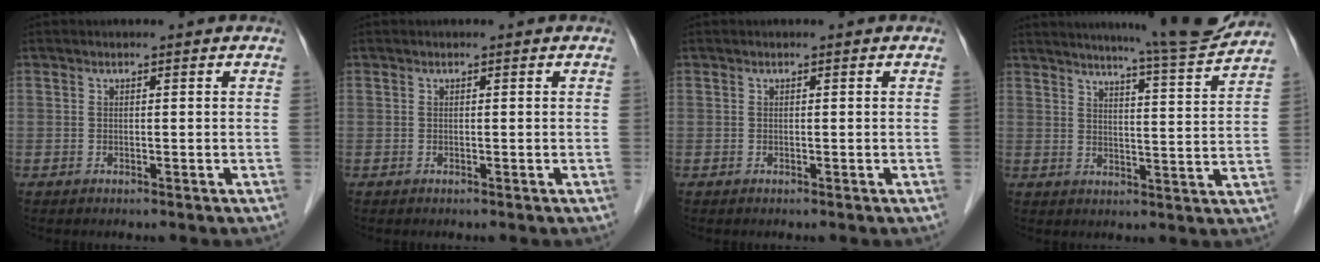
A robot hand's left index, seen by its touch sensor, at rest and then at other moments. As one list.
[{"total": 0.0}, {"total": 0.0}, {"total": 12.3, "force": [11.3, -1.0, 4.5], "torque": [-0.072, -0.022, 0.146]}]